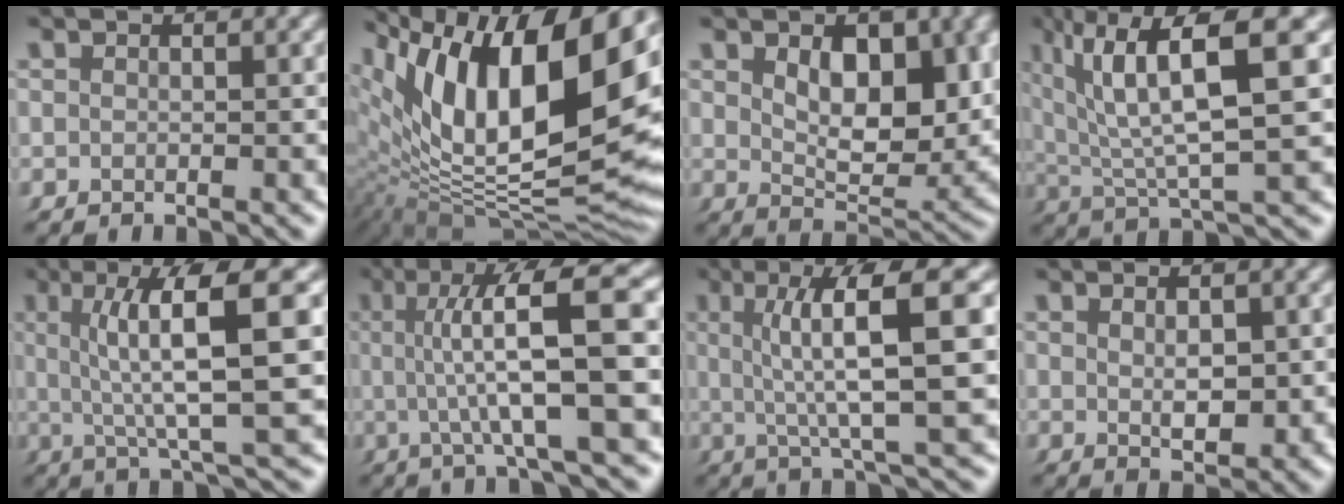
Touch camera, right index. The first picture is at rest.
{"total": 20.2, "force": [2.5, 10.3, 17.2], "torque": [-0.274, -0.021, 0.057]}
{"total": 6.5, "force": [2.4, 3.0, 5.2], "torque": [-0.073, -0.020, 0.042]}
{"total": 9.7, "force": [3.4, 4.0, 8.1], "torque": [-0.137, 0.013, 0.051]}
{"total": 8.8, "force": [2.1, 1.7, 8.4], "torque": [-0.120, 0.012, 0.030]}
{"total": 9.4, "force": [1.7, 1.2, 9.1], "torque": [-0.138, 0.021, 0.022]}
{"total": 8.0, "force": [1.9, 1.2, 7.7], "torque": [-0.108, 0.011, 0.025]}
{"total": 2.8, "force": [0.4, 1.1, 2.5], "torque": [-0.042, -0.010, 0.016]}